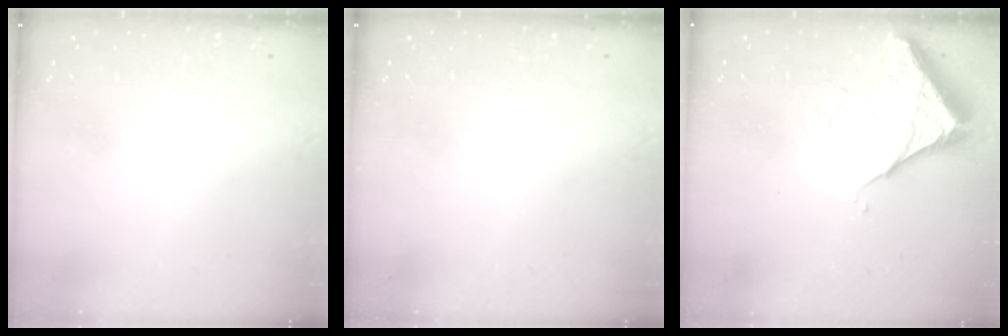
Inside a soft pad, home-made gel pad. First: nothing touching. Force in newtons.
{"total": 0.0}
{"total": 5.4, "press": 5.4, "slide": 0.3}